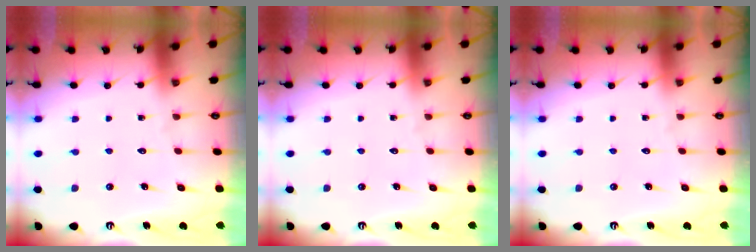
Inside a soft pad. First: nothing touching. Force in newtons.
{"total": 0.0}
{"total": 0.0}